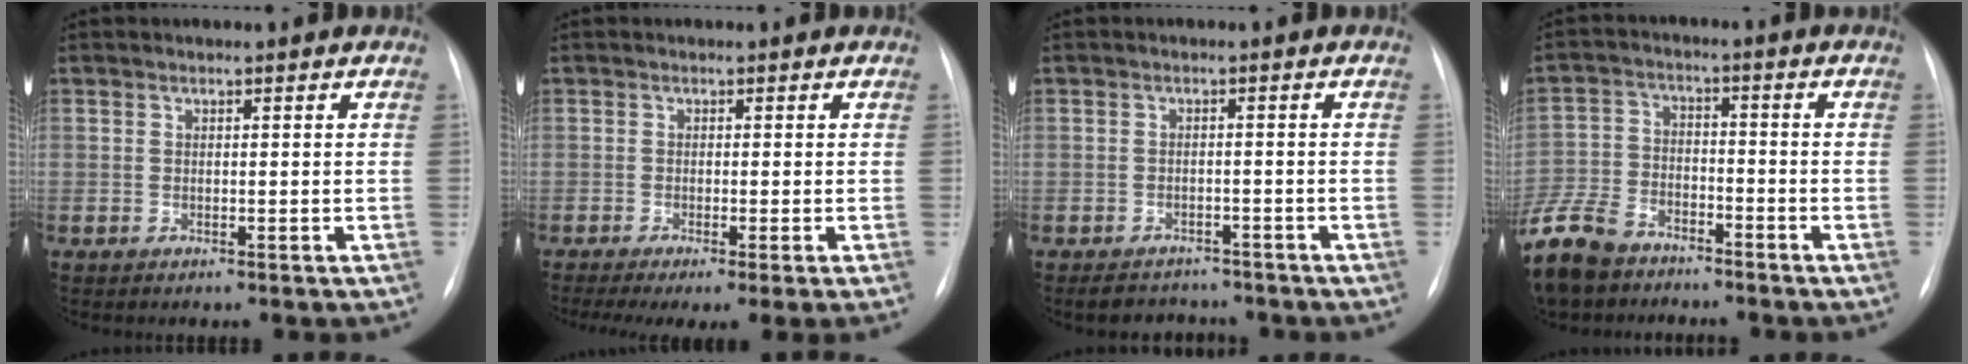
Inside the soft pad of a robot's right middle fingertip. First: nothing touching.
{"total": 8.5, "force": [-6.1, 0.4, 5.9], "torque": [-0.085, -0.021, -0.098]}
{"total": 5.3, "force": [-4.6, 2.4, 0.8], "torque": [-0.009, 0.005, -0.061]}
{"total": 15.2, "force": [-11.4, 7.8, 6.4], "torque": [-0.181, -0.014, -0.210]}